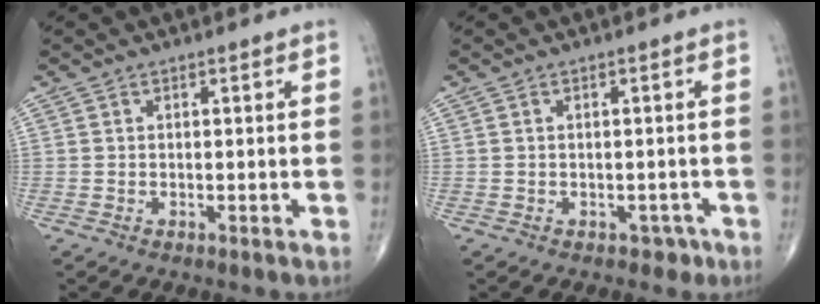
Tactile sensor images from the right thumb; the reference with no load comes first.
{"total": 1.8, "force": [-0.9, 1.4, 0.7], "torque": [0.003, 0.005, -0.010]}